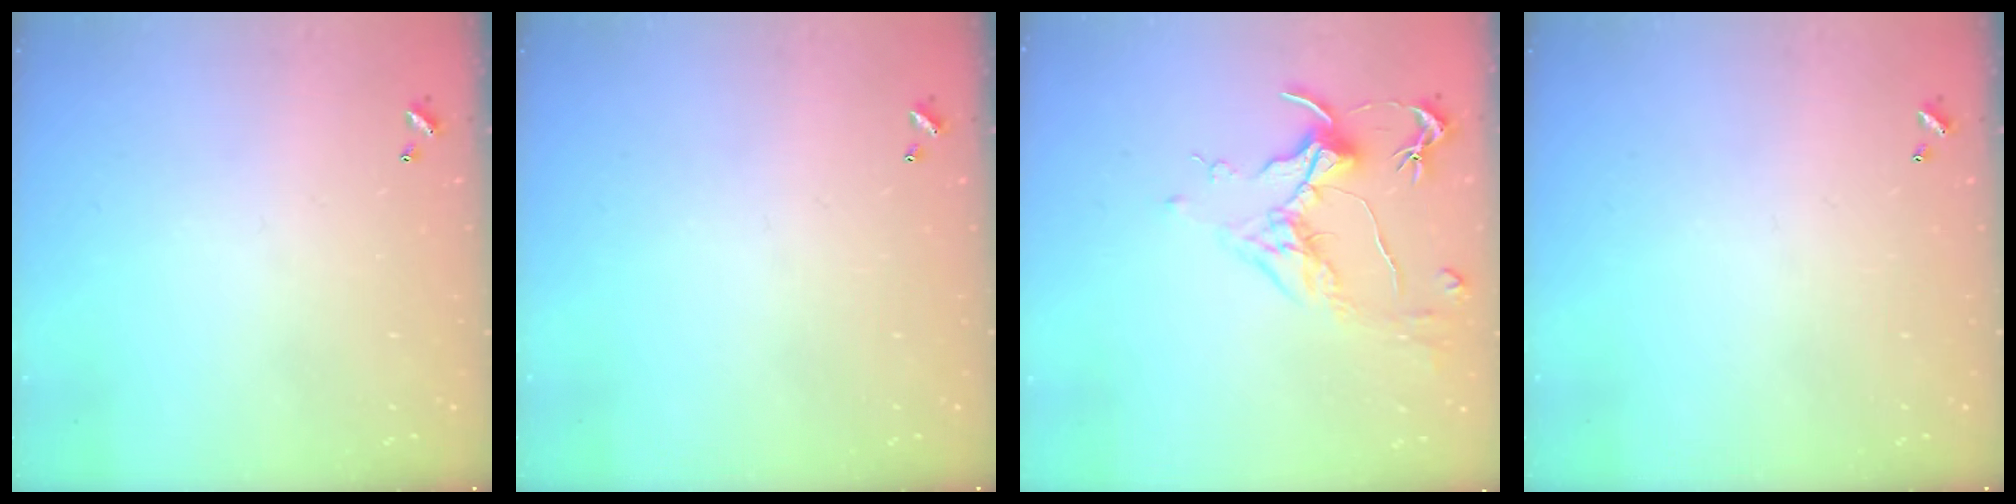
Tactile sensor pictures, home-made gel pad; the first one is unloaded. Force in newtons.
{"total": 0.0}
{"total": 1.7, "press": 1.5, "slide": 0.9}
{"total": 0.0}